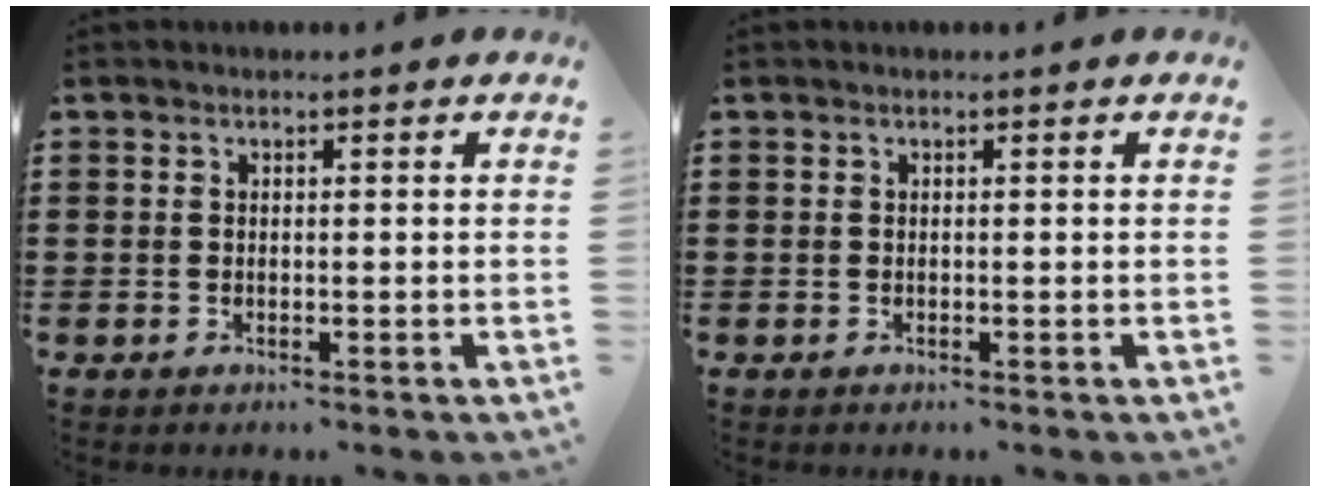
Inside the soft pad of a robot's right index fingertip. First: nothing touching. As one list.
[{"total": 0.0}]